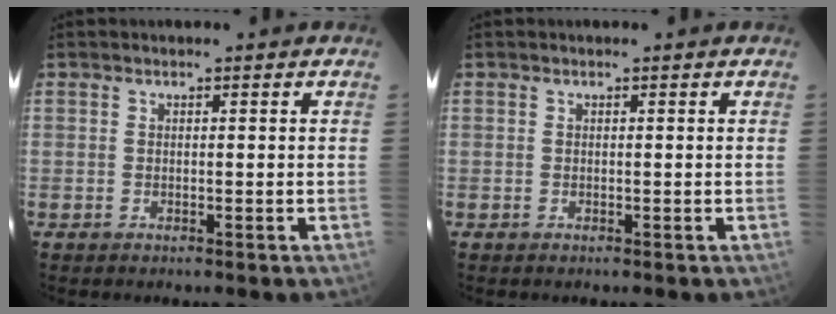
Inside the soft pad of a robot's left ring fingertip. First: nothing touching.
{"total": 0.0}